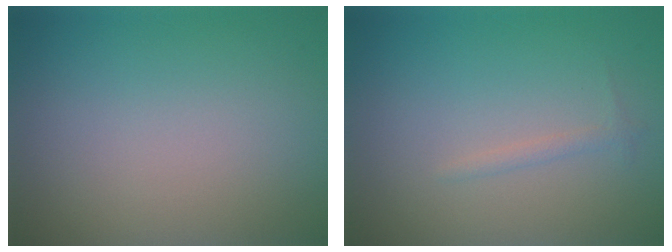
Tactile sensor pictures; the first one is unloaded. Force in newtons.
{"total": 0.8, "press": 0.8, "slide": 0.0}